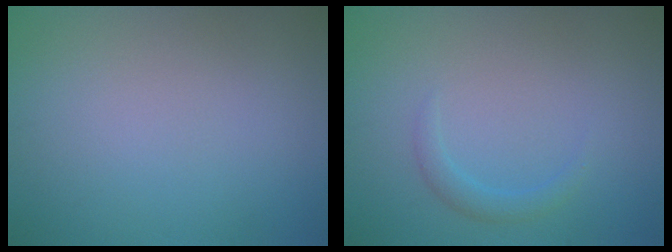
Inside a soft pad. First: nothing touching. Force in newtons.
{"total": 1.3, "press": 1.3, "slide": 0.2}